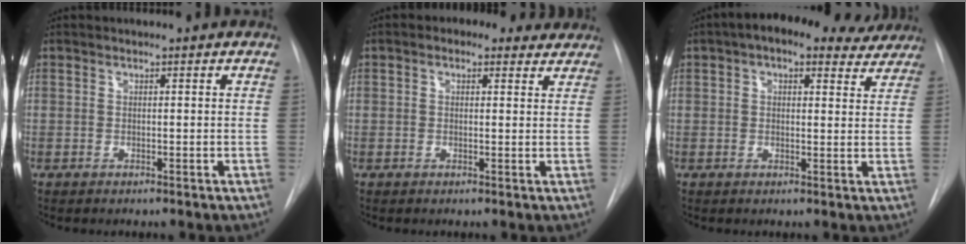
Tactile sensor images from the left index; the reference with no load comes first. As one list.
[{"total": 4.8, "force": [3.4, 2.7, 1.9], "torque": [-0.018, 0.020, 0.040]}, {"total": 12.0, "force": [9.1, 4.9, 6.1], "torque": [-0.070, 0.037, 0.112]}]